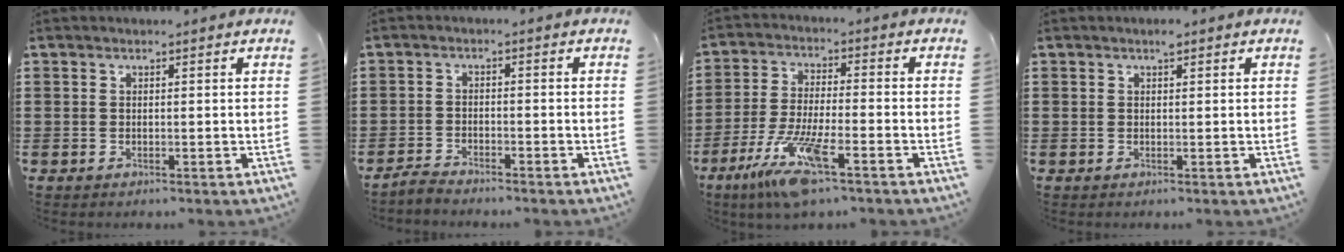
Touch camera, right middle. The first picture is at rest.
{"total": 2.1, "force": [-2.0, 0.0, 0.4], "torque": [-0.018, -0.001, -0.043]}
{"total": 10.1, "force": [-6.2, 1.5, 7.8], "torque": [-0.166, -0.012, -0.119]}
{"total": 1.2, "force": [0.8, 0.6, 0.7], "torque": [-0.007, 0.002, 0.012]}